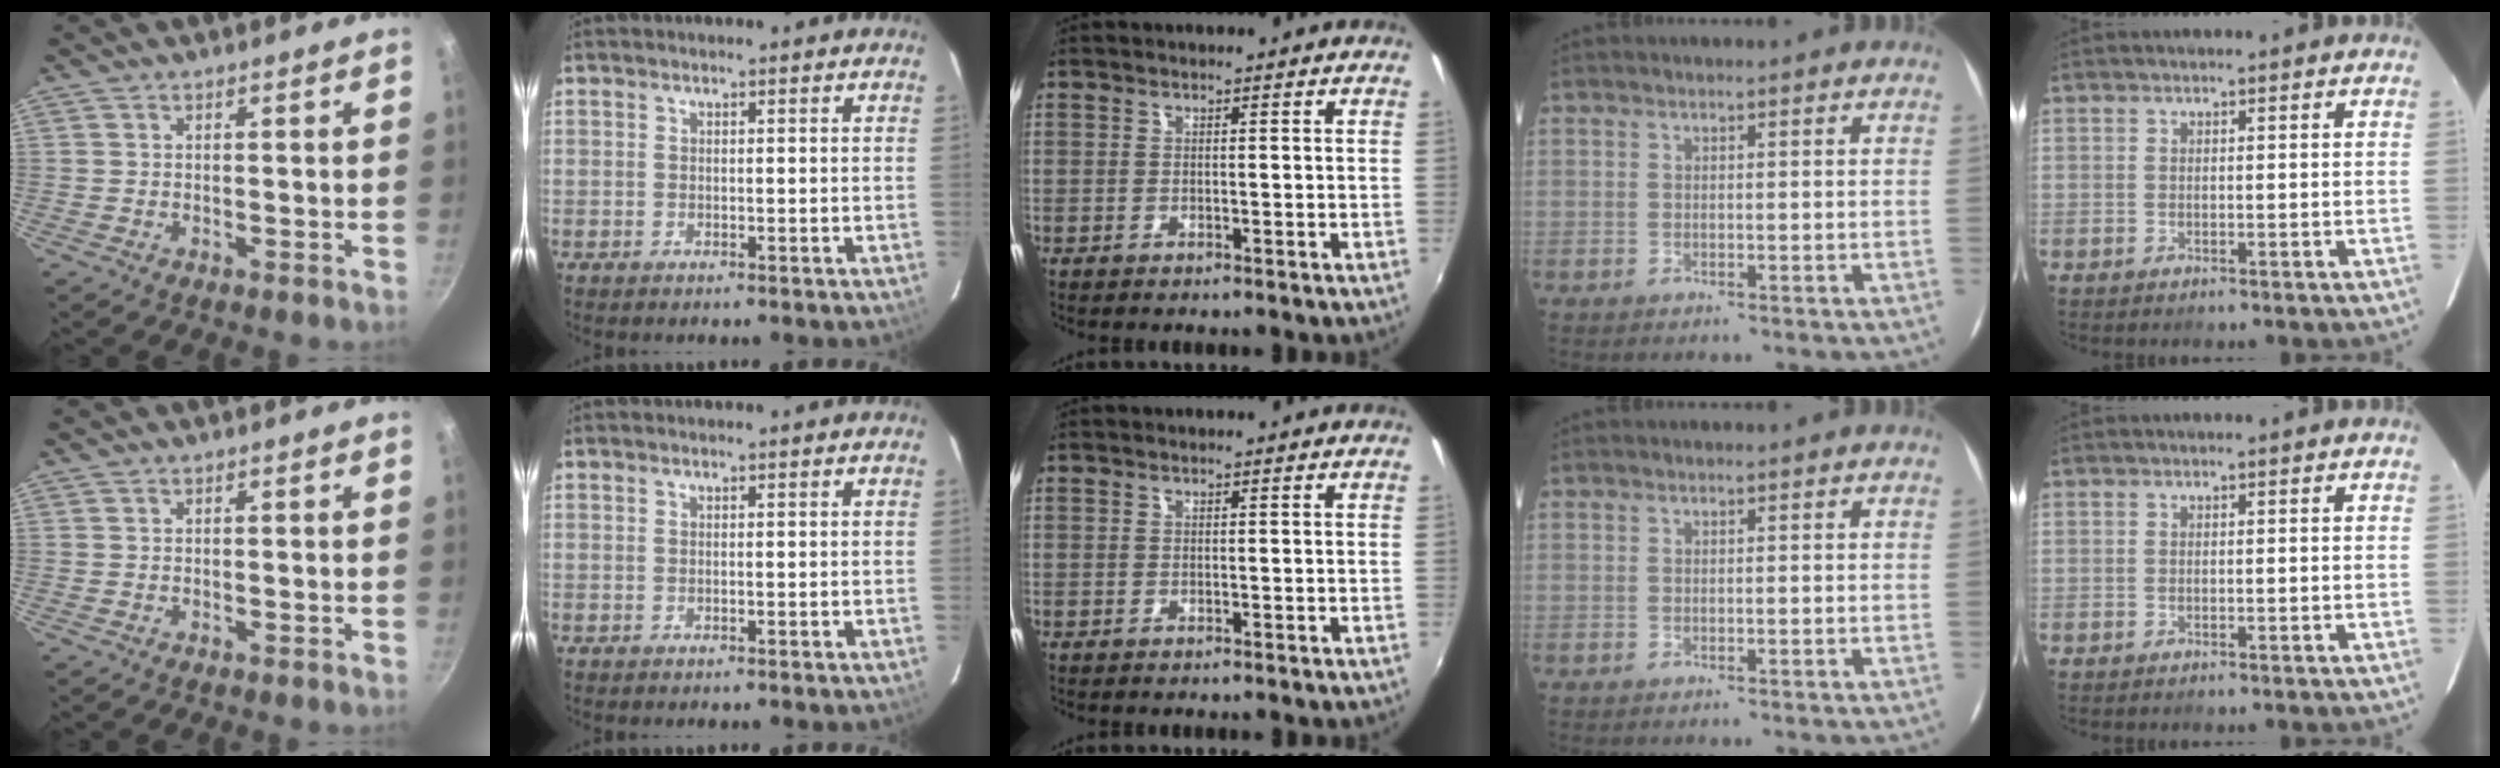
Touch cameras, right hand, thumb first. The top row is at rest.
{}